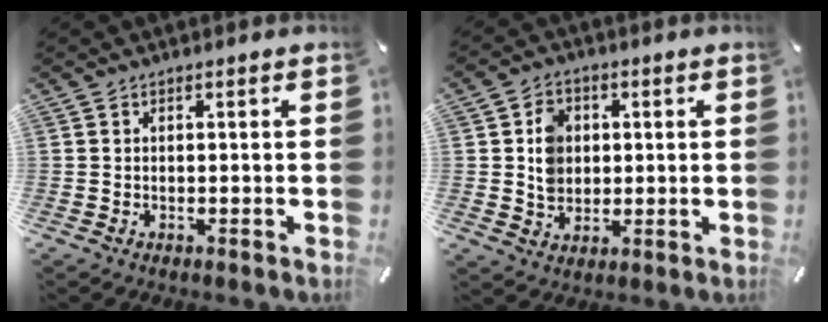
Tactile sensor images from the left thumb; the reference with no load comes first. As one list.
[{"total": 7.0, "force": [0.8, 6.2, 3.1], "torque": [-0.047, 0.007, 0.014]}]